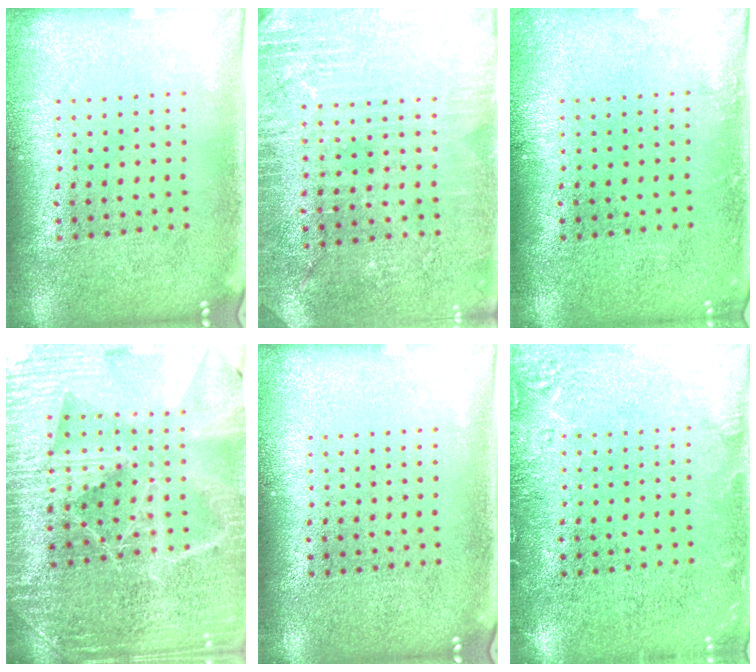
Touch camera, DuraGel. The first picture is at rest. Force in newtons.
{"total": 2.8, "press": 2.8, "slide": 0.4}
{"total": 0.7, "press": 0.7, "slide": 0.1}
{"total": 4.8, "press": 4.5, "slide": 1.7}
{"total": 0.0}
{"total": 2.2, "press": 2.2, "slide": 0.4}